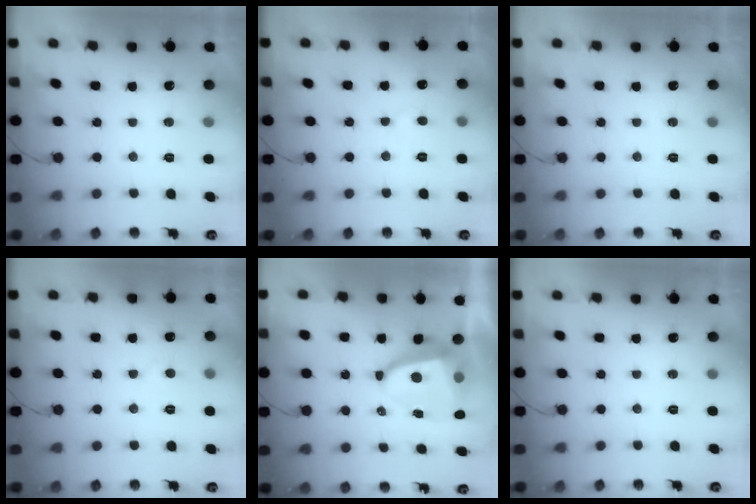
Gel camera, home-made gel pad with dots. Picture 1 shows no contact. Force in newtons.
{"total": 3.7, "press": 3.7, "slide": 0.5}
{"total": 0.0}
{"total": 2.1, "press": 2.1, "slide": 0.3}
{"total": 7.9, "press": 7.8, "slide": 1.0}
{"total": 0.0}